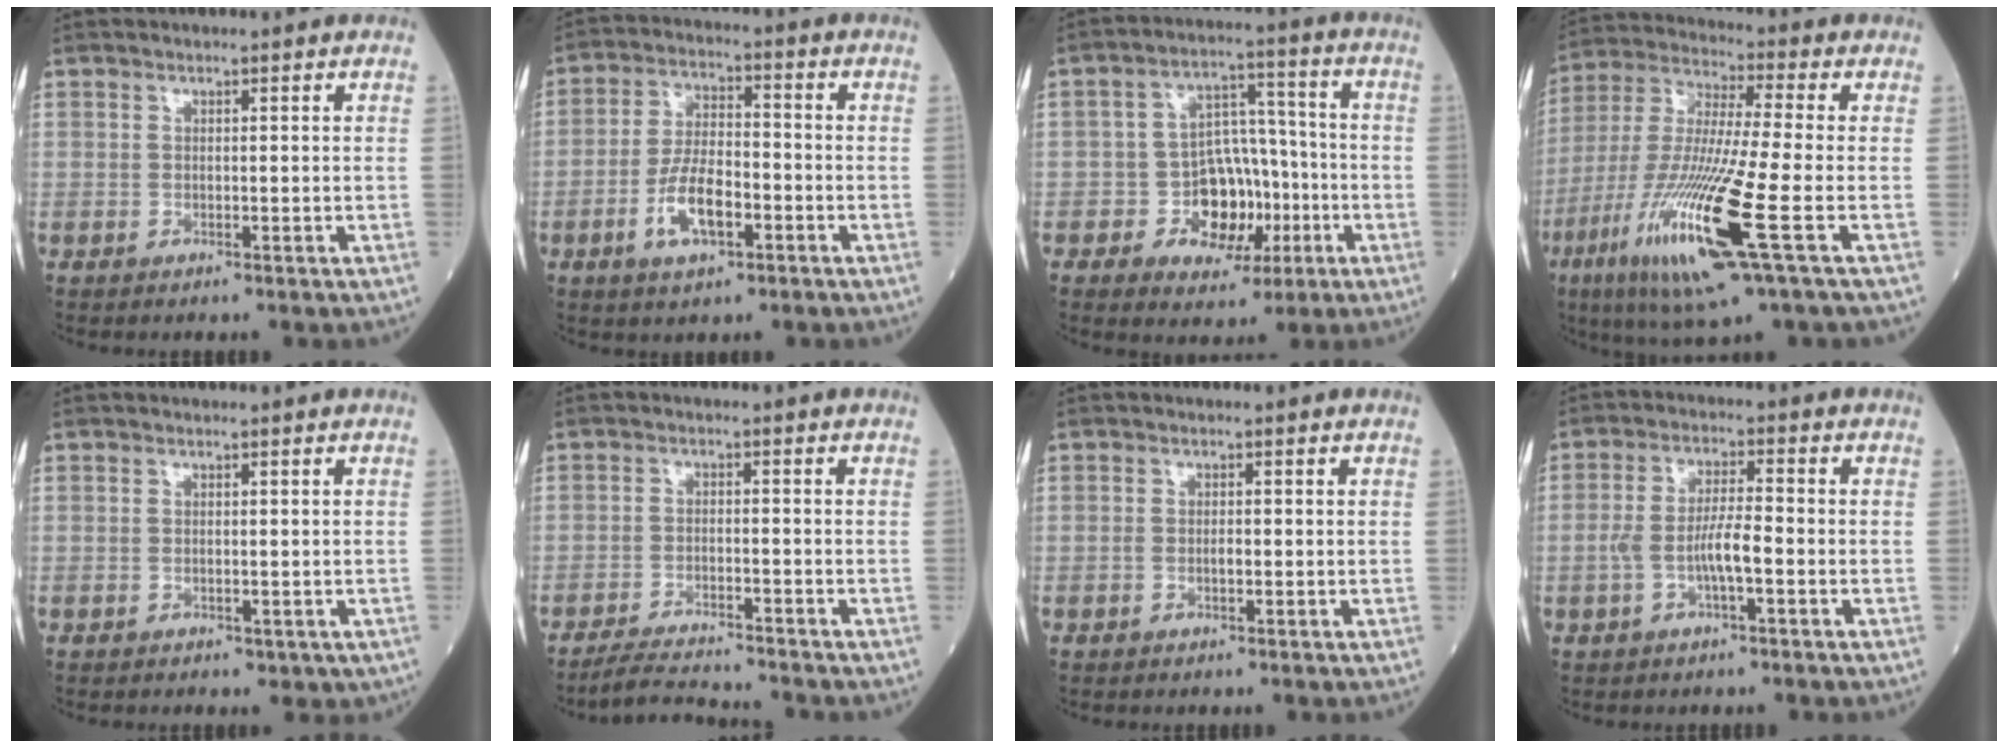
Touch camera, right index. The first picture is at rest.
{"total": 8.3, "force": [-3.3, 3.2, 7.0], "torque": [-0.141, 0.004, -0.061]}
{"total": 9.8, "force": [-3.1, 6.7, 6.5], "torque": [-0.098, 0.026, -0.043]}
{"total": 18.6, "force": [-7.0, 0.7, 17.2], "torque": [-0.378, -0.037, -0.135]}
{"total": 1.6, "force": [-0.6, 1.1, 0.9], "torque": [-0.008, -0.001, 0.002]}
{"total": 6.8, "force": [-6.6, -0.1, 1.8], "torque": [-0.030, -0.012, -0.112]}
{"total": 1.0, "force": [-0.3, 0.4, 0.8], "torque": [-0.017, 0.001, -0.007]}
{"total": 5.2, "force": [-1.6, 0.9, 4.9], "torque": [-0.104, 0.011, -0.029]}